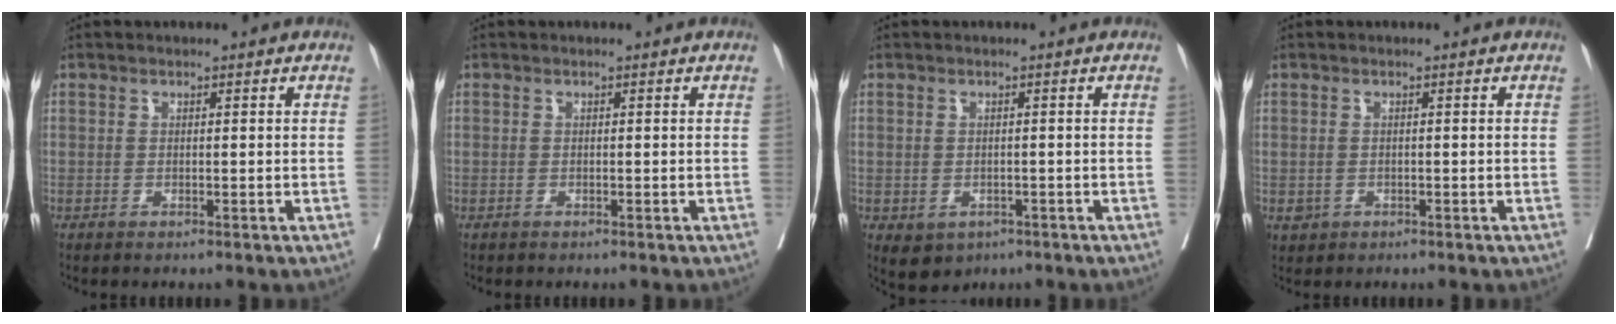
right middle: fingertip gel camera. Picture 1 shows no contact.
{"total": 0.0}
{"total": 4.0, "force": [-2.0, 3.1, 1.5], "torque": [-0.016, -0.001, -0.018]}
{"total": 1.4, "force": [-0.4, 1.3, 0.3], "torque": [-0.005, 0.003, 0.000]}